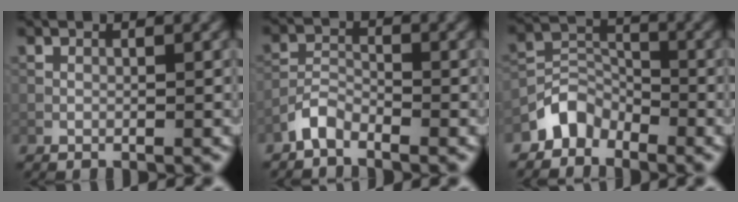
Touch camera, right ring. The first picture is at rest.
{"total": 2.3, "force": [-2.0, 0.8, 0.9], "torque": [-0.018, 0.010, -0.046]}
{"total": 3.3, "force": [-2.6, 1.9, 0.7], "torque": [-0.007, 0.013, -0.059]}